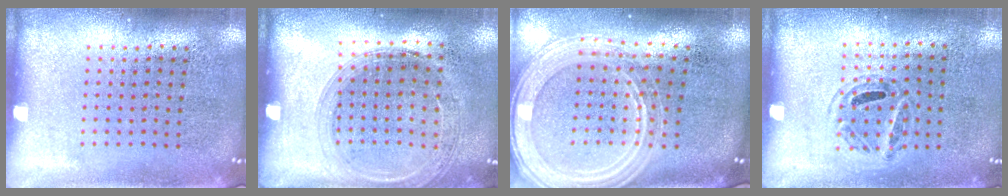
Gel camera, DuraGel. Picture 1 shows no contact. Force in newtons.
{"total": 1.5, "press": 1.4, "slide": 0.3}
{"total": 2.3, "press": 2.0, "slide": 1.1}
{"total": 1.0, "press": 0.7, "slide": 0.6}